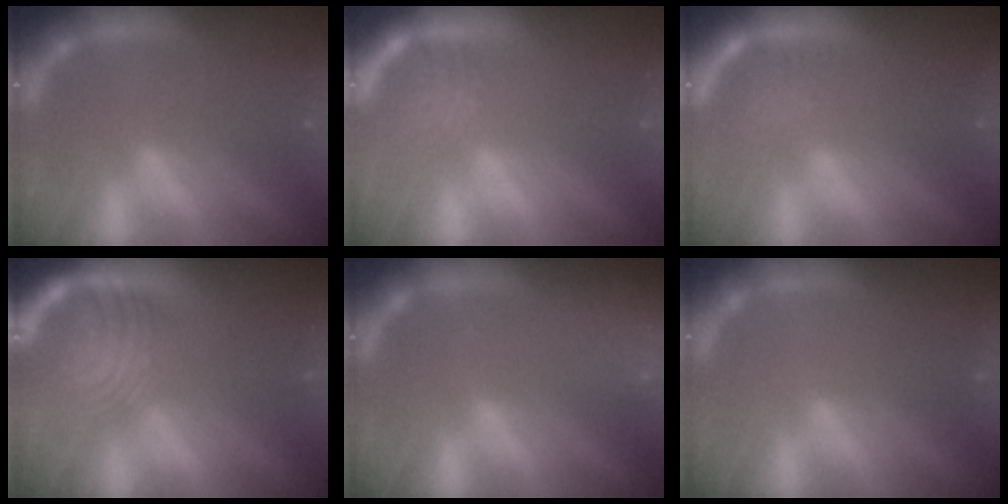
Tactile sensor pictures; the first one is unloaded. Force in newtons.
{"total": 4.5}
{"total": 3.0}
{"total": 9.5}
{"total": 8.5}
{"total": 0.0}